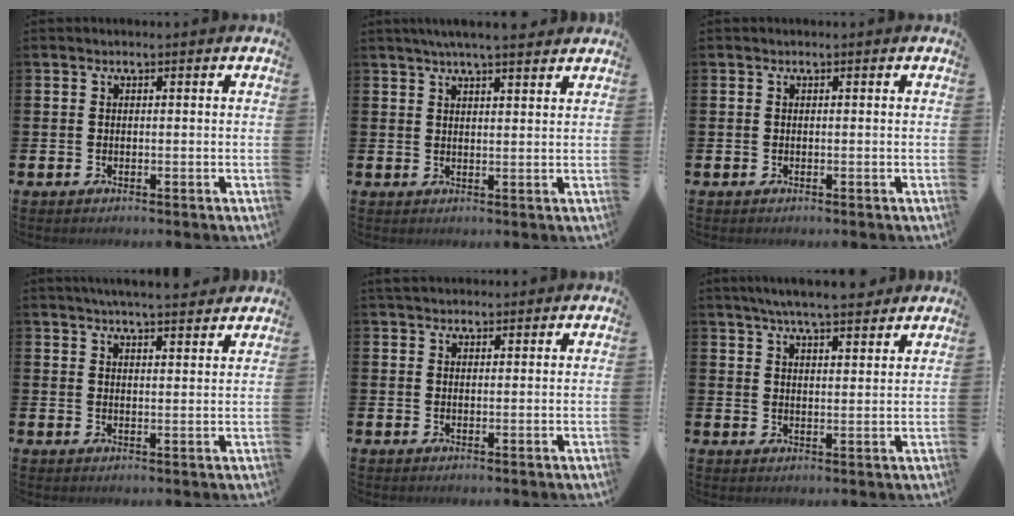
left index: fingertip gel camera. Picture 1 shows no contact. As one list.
[{"total": 4.4, "force": [4.1, 0.0, 1.7], "torque": [-0.033, -0.012, 0.071]}, {"total": 0.0}, {"total": 4.9, "force": [4.8, -0.1, 1.1], "torque": [-0.030, -0.019, 0.086]}, {"total": 2.5, "force": [2.3, 0.9, 0.5], "torque": [-0.003, -0.005, 0.040]}, {"total": 6.0, "force": [5.6, 0.3, 1.9], "torque": [-0.042, -0.023, 0.099]}]